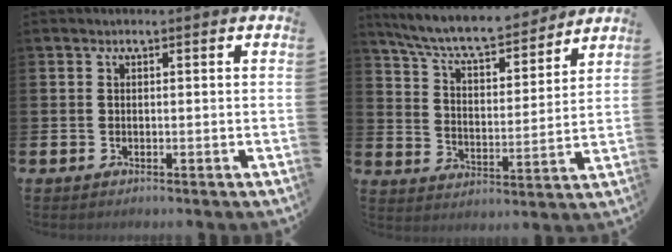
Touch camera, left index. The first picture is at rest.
{"total": 8.7, "force": [8.0, 1.5, 2.9], "torque": [-0.086, -0.059, 0.138]}